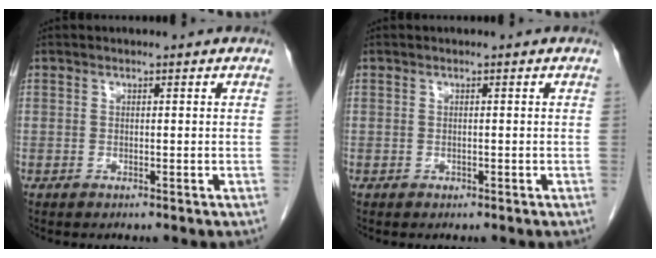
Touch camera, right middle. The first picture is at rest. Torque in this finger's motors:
{"motor_torque": [0.32, 0.07, -0.02, -0.01]}